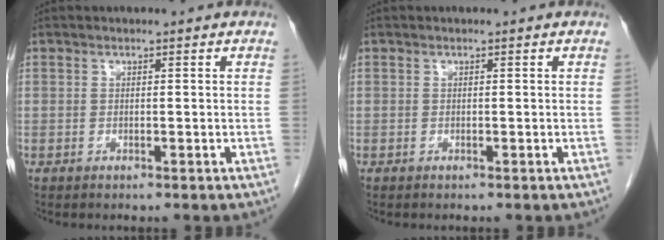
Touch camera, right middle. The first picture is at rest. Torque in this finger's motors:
{"motor_torque": [0.28, -0.34, 0.00, -0.01]}